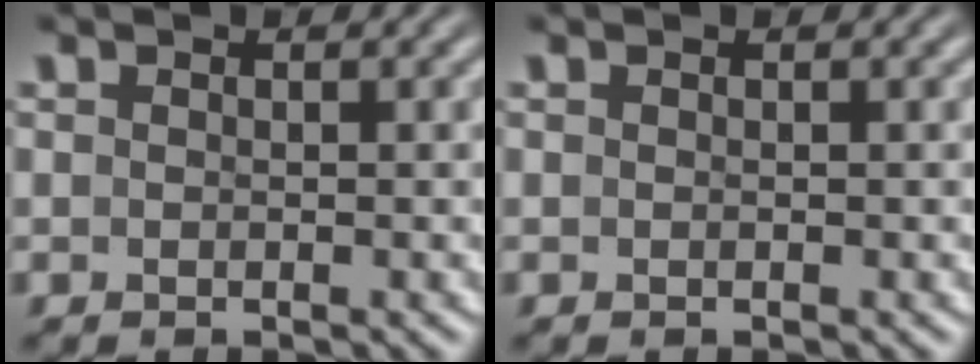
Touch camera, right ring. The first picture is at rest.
{"total": 0.0}